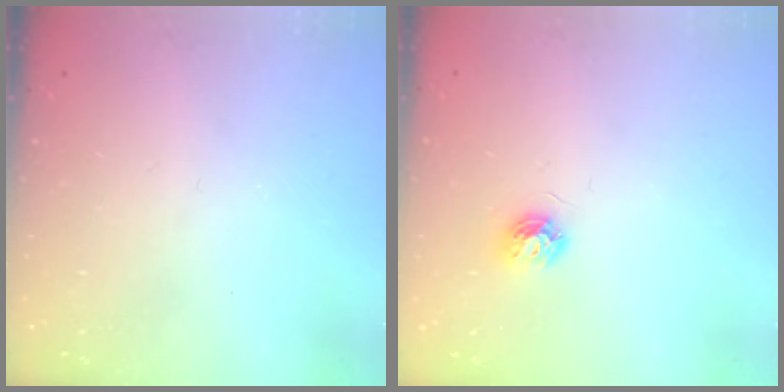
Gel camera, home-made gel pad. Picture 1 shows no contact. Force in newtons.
{"total": 5.9, "press": 5.9, "slide": 0.5}